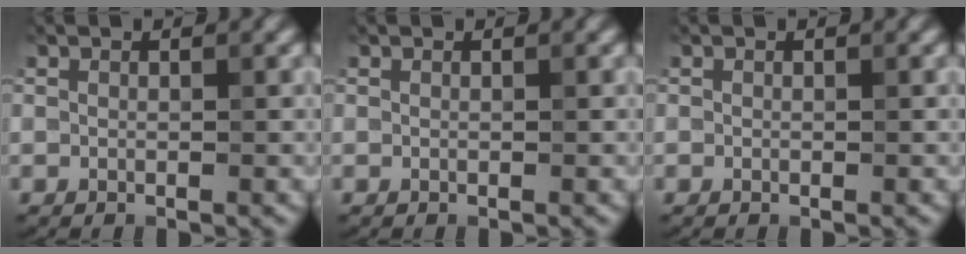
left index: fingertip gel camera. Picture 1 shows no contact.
{"total": 0.0}
{"total": 0.0}